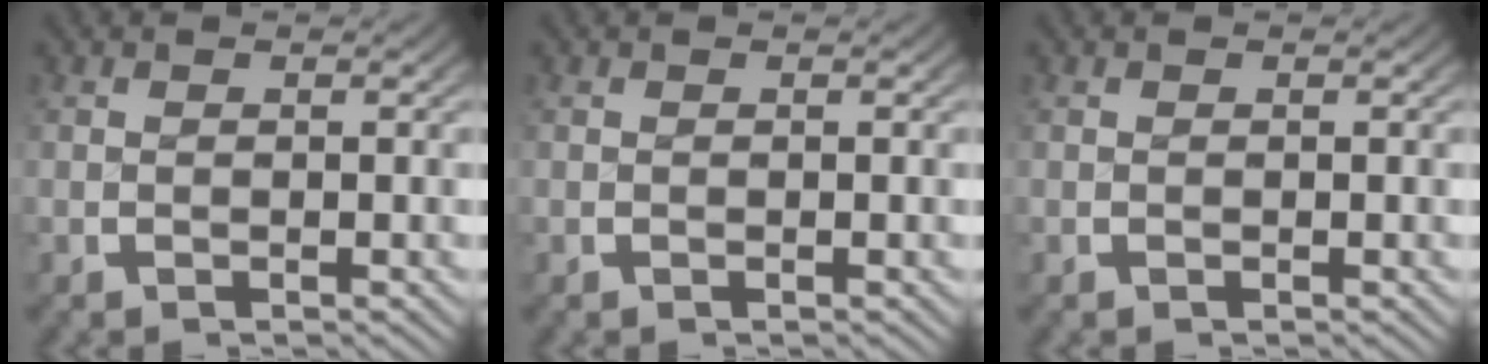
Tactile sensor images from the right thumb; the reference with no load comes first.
{"total": 0.0}
{"total": 0.0}